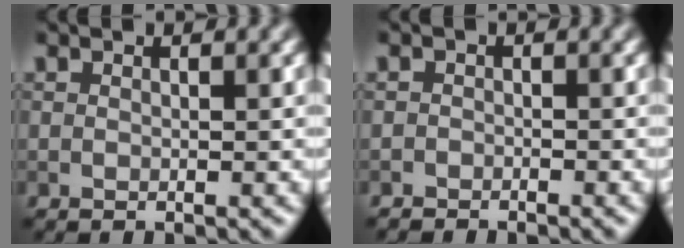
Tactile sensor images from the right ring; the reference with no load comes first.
{"total": 1.6, "force": [-1.5, 0.6, -0.1], "torque": [0.009, 0.002, -0.029]}